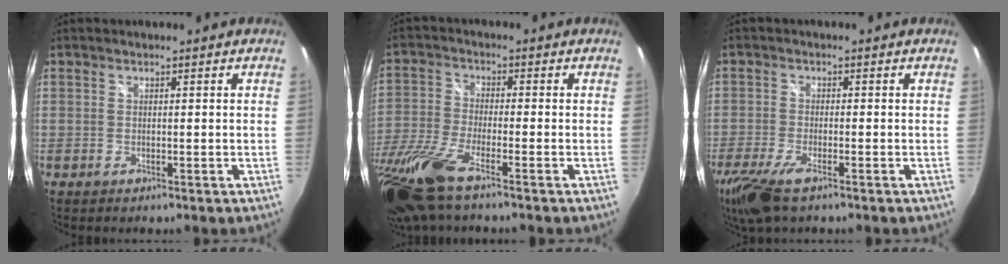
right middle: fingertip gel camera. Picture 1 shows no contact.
{"total": 13.7, "force": [-9.6, 2.2, 9.5], "torque": [-0.219, -0.046, -0.191]}
{"total": 8.4, "force": [-5.5, 2.1, 5.9], "torque": [-0.148, -0.030, -0.108]}